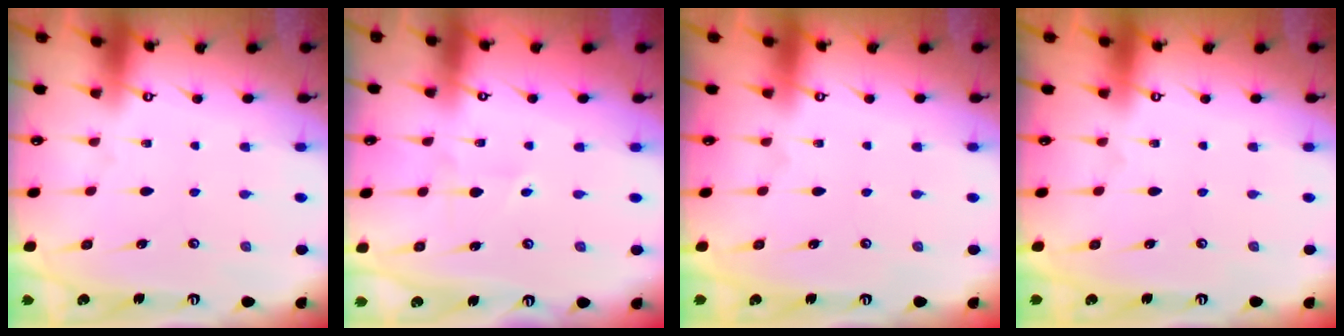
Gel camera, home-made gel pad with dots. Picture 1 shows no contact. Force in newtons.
{"total": 1.7, "press": 1.7, "slide": 0.2}
{"total": 0.0}
{"total": 0.0}